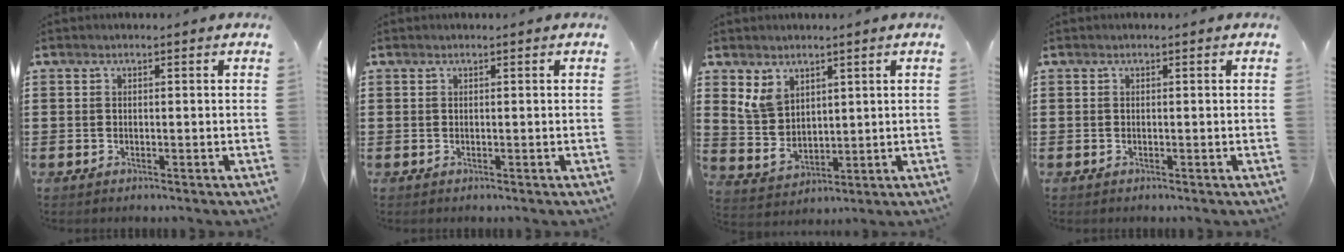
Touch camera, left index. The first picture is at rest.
{"total": 0.0}
{"total": 6.0, "force": [3.7, 3.9, 2.7], "torque": [-0.076, -0.004, 0.068]}
{"total": 0.0}